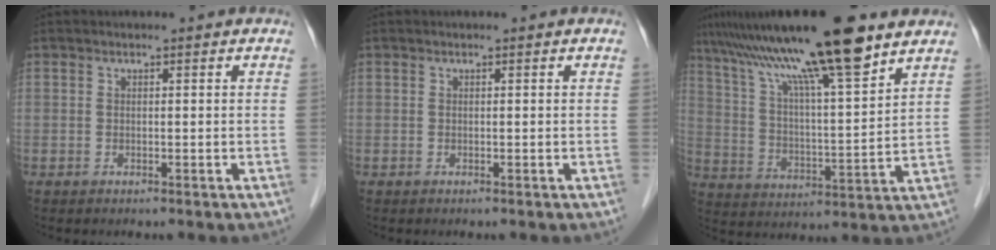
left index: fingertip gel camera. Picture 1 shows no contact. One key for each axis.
{"total": 0.0}
{"total": 19.9, "fx": 14.1, "fy": 1.4, "fz": 13.9, "tx": -0.245, "ty": 0.028, "tz": 0.241}